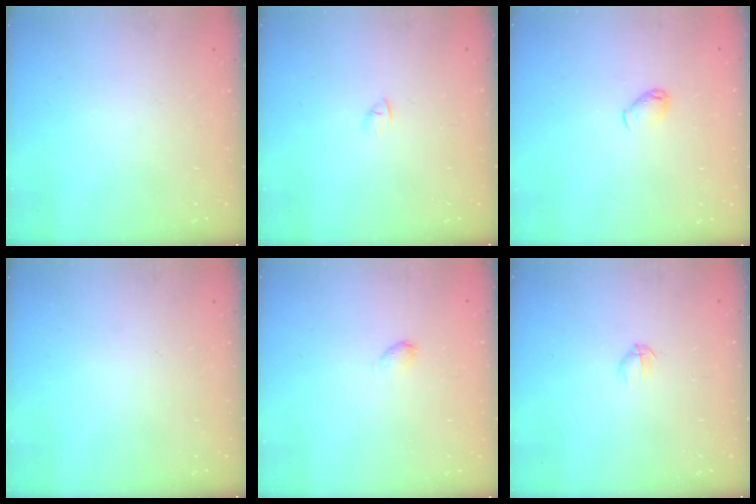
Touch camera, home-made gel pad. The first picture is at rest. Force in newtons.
{"total": 2.4, "press": 2.3, "slide": 0.7}
{"total": 3.7, "press": 3.7, "slide": 0.7}
{"total": 0.0}
{"total": 2.9, "press": 2.9, "slide": 0.5}
{"total": 2.8, "press": 2.7, "slide": 0.9}